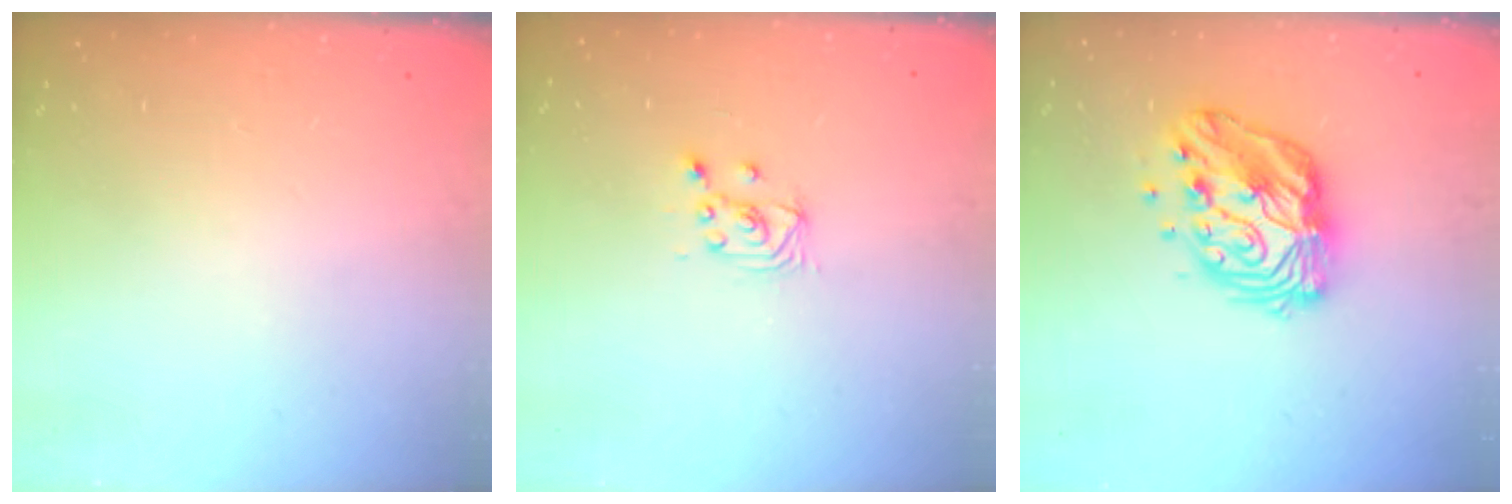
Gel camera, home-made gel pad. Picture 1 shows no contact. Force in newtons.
{"total": 2.5, "press": 2.5, "slide": 0.2}
{"total": 13.0, "press": 13.0, "slide": 0.9}